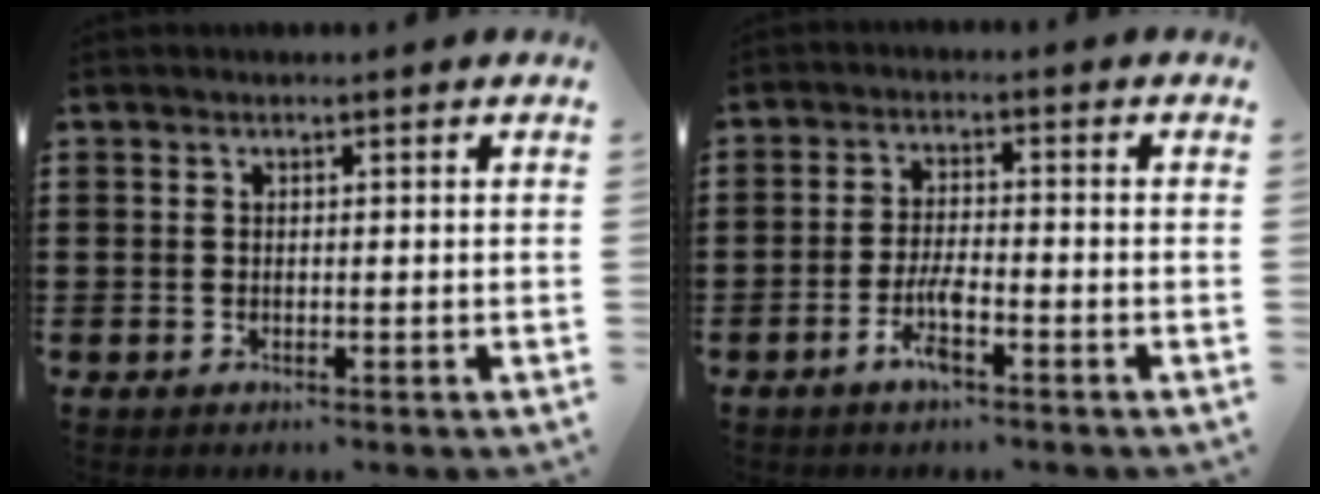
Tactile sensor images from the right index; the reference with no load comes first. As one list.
[{"total": 4.9, "force": [-2.5, 1.1, 4.1], "torque": [-0.095, -0.004, -0.051]}]